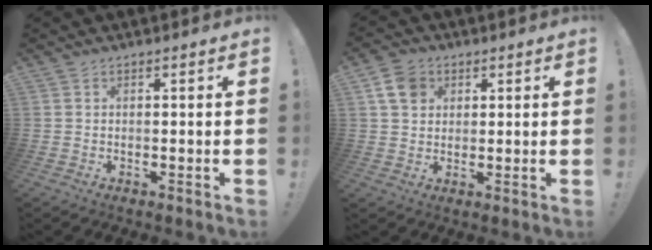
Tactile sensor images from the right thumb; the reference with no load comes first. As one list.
[{"total": 7.7, "force": [3.1, 6.1, 3.6], "torque": [-0.058, 0.001, 0.063]}]